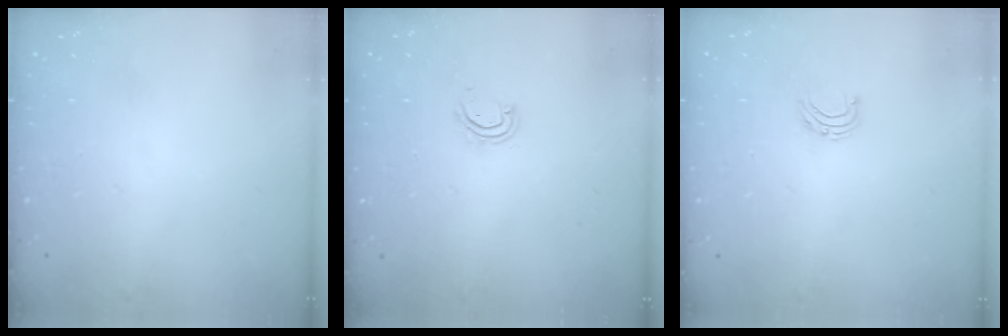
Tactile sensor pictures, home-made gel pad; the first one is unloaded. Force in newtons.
{"total": 3.7, "press": 3.6, "slide": 0.3}
{"total": 4.6, "press": 4.6, "slide": 0.5}